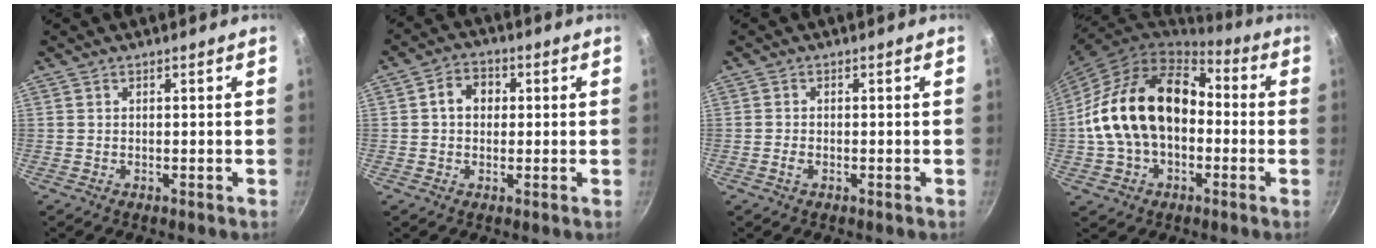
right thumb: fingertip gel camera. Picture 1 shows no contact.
{"total": 5.3, "force": [0.8, 4.3, 3.1], "torque": [-0.026, 0.011, 0.005]}
{"total": 1.1, "force": [-0.4, 0.7, 0.7], "torque": [-0.022, 0.003, -0.010]}
{"total": 20.8, "force": [-0.5, 14.5, 14.9], "torque": [-0.248, 0.052, -0.014]}